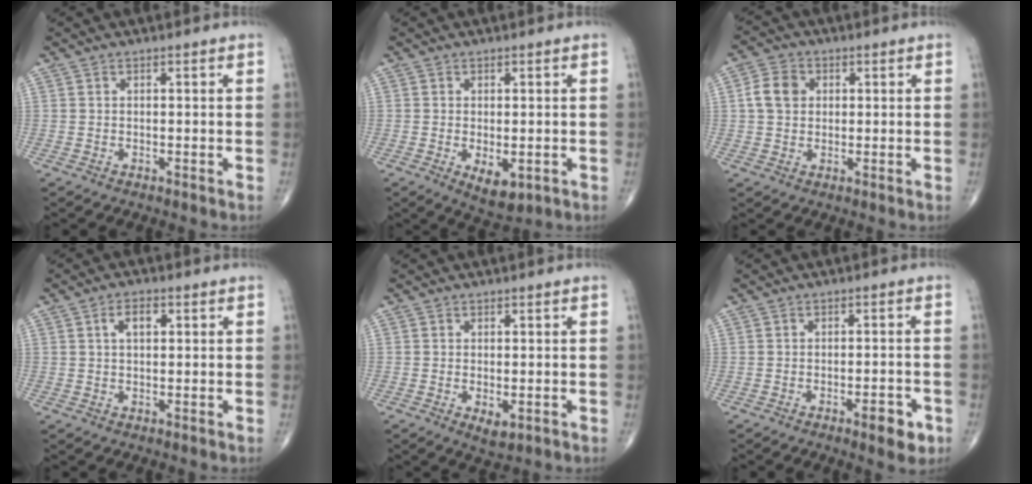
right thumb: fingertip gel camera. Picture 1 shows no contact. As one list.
[{"total": 5.2, "force": [-1.4, 2.5, 4.4], "torque": [-0.063, -0.011, -0.011]}, {"total": 5.7, "force": [1.0, 4.6, 3.2], "torque": [-0.052, 0.007, 0.013]}, {"total": 3.6, "force": [1.1, 2.0, 2.8], "torque": [-0.046, 0.005, 0.016]}, {"total": 2.9, "force": [-0.7, 1.3, 2.5], "torque": [-0.040, -0.008, -0.007]}, {"total": 5.0, "force": [-2.5, 1.6, 4.0], "torque": [-0.045, 0.008, -0.031]}]